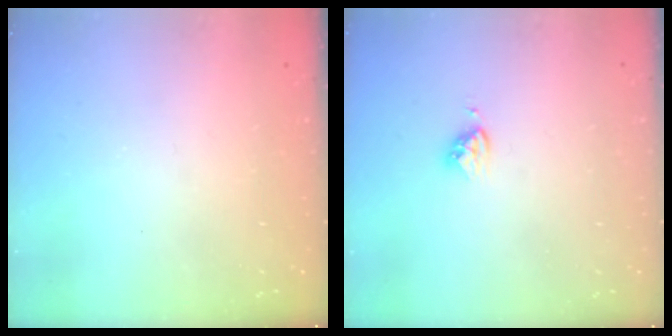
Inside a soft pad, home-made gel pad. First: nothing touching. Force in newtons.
{"total": 3.6, "press": 3.6, "slide": 0.5}